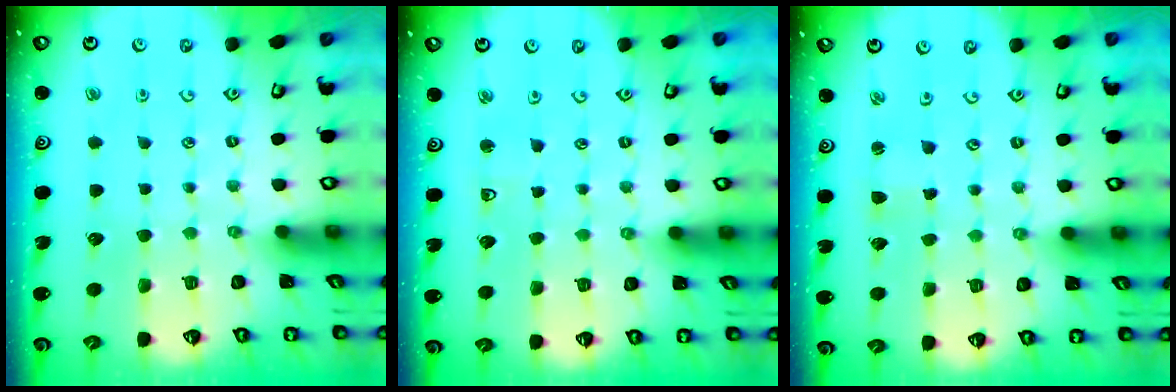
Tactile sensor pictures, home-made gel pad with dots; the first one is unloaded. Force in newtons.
{"total": 2.9, "press": 2.9, "slide": 0.6}
{"total": 2.1, "press": 2.1, "slide": 0.3}